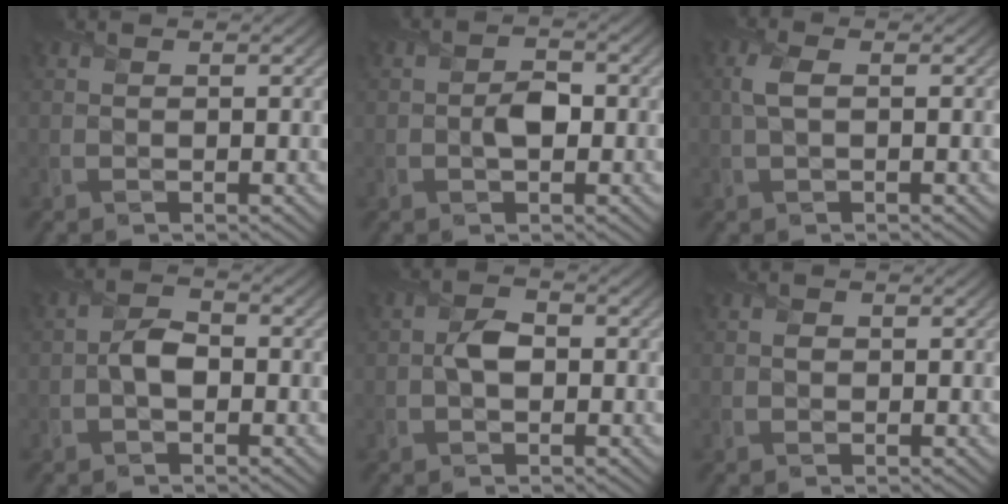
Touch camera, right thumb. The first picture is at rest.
{"total": 2.7, "force": [-0.5, 1.7, 2.0], "torque": [-0.036, -0.002, -0.010]}
{"total": 2.3, "force": [0.2, 0.9, 2.1], "torque": [-0.052, 0.005, 0.000]}
{"total": 2.8, "force": [-0.8, 1.7, 2.1], "torque": [-0.040, 0.005, -0.022]}
{"total": 2.7, "force": [-0.4, 1.8, 2.0], "torque": [-0.039, 0.003, -0.010]}
{"total": 0.5, "force": [-0.1, 0.5, 0.1], "torque": [0.001, -0.005, -0.003]}